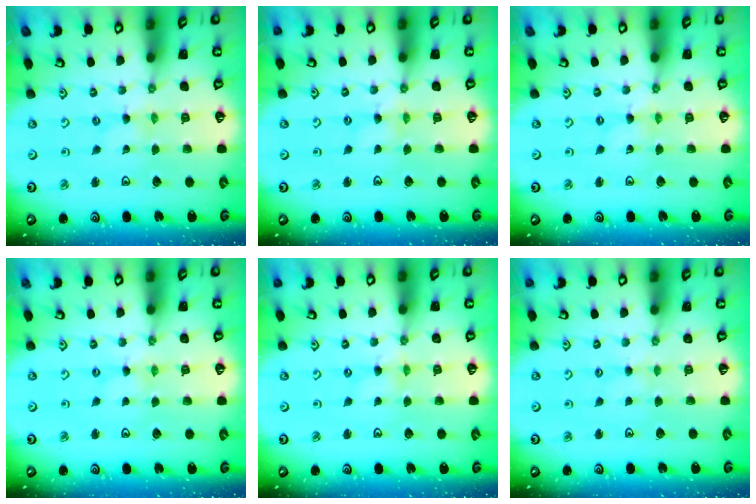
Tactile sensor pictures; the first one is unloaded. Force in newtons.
{"total": 1.7, "press": 1.7, "slide": 0.3}
{"total": 0.0}
{"total": 0.0}
{"total": 1.1, "press": 1.0, "slide": 0.2}
{"total": 1.5, "press": 1.4, "slide": 0.3}